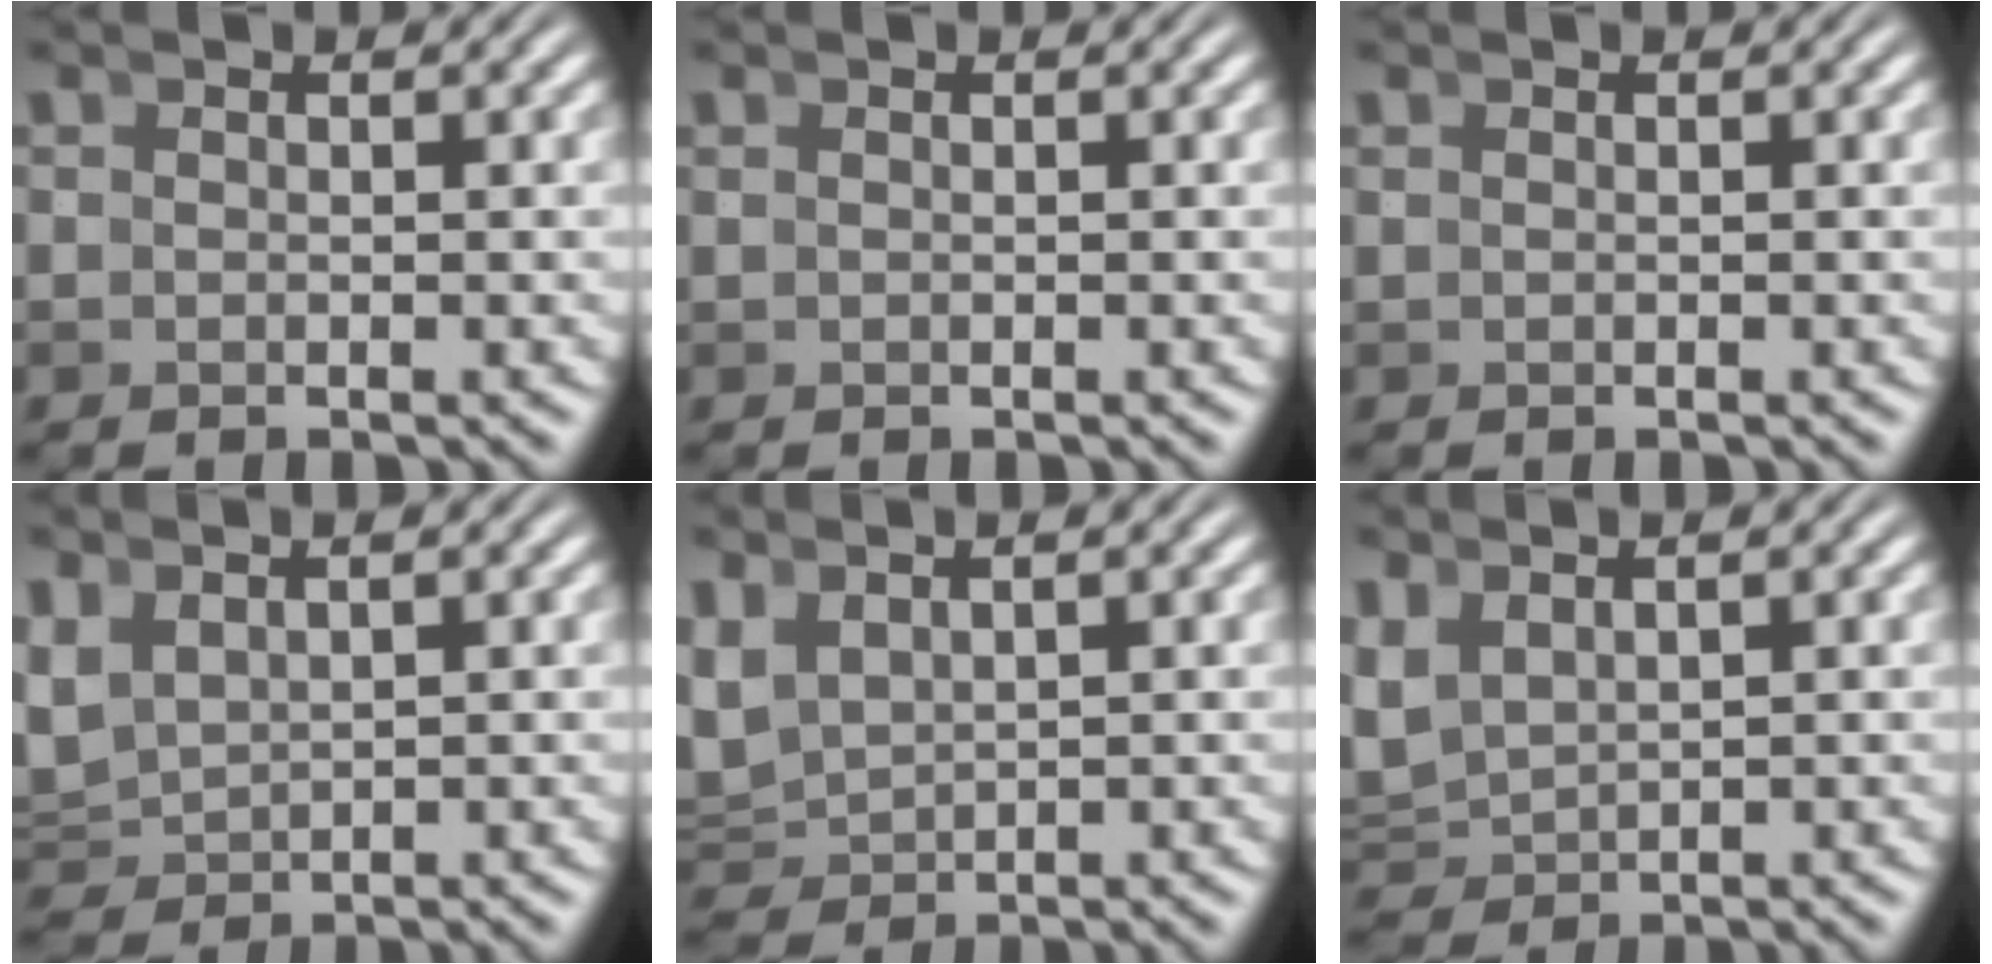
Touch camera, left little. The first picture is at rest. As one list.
[{"total": 0.0}, {"total": 0.0}, {"total": 3.3, "force": [1.1, 2.7, 1.6], "torque": [-0.057, -0.011, 0.033]}, {"total": 3.8, "force": [1.1, 3.1, 1.9], "torque": [-0.063, -0.011, 0.031]}, {"total": 3.7, "force": [1.0, 3.1, 1.9], "torque": [-0.064, -0.010, 0.030]}]